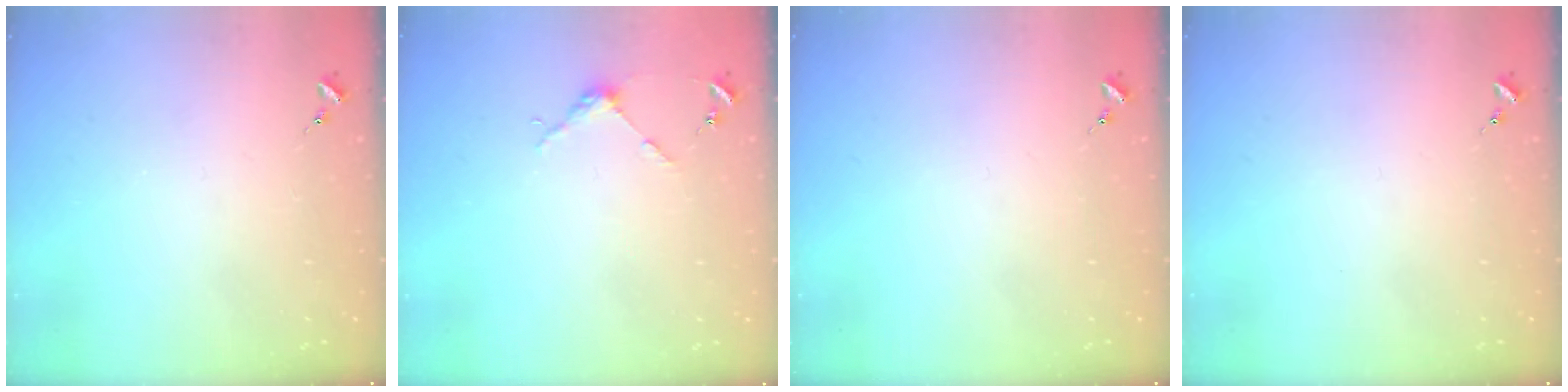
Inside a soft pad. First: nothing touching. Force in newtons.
{"total": 3.7, "press": 3.7, "slide": 0.3}
{"total": 0.0}
{"total": 0.0}